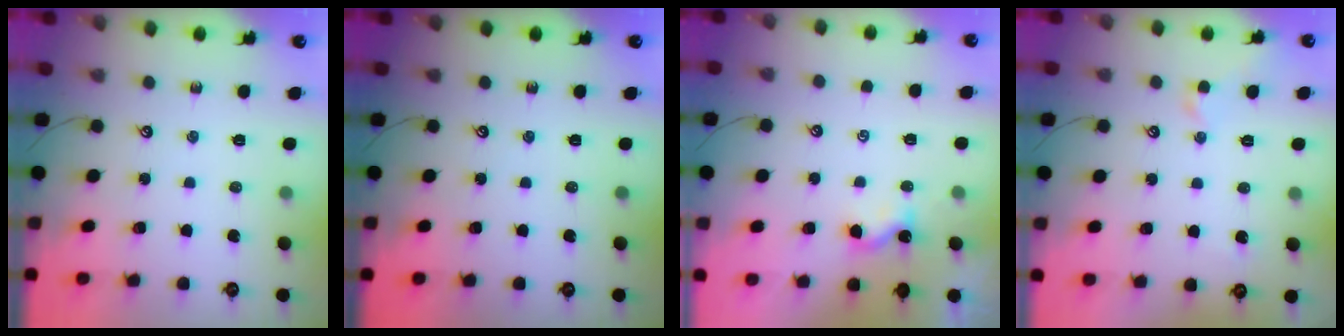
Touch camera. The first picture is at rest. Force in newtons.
{"total": 0.0}
{"total": 1.0, "press": 1.0, "slide": 0.2}
{"total": 0.8, "press": 0.8, "slide": 0.2}